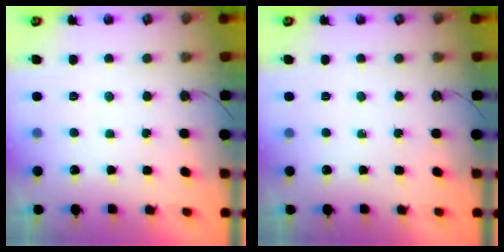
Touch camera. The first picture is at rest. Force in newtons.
{"total": 0.0}